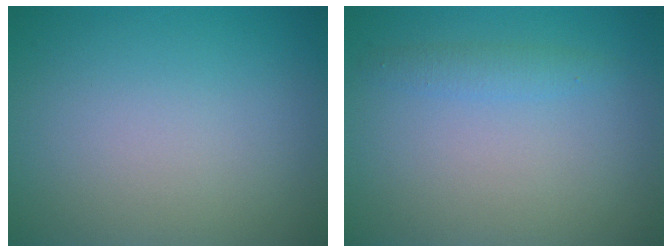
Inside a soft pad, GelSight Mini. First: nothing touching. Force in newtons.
{"total": 1.3, "press": 1.3, "slide": 0.0}